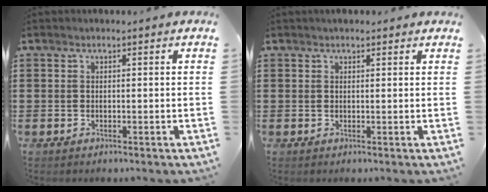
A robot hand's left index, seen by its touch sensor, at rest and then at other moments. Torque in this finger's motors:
{"motor_torque": [1.44, 0.70, 0.09, 0.00]}